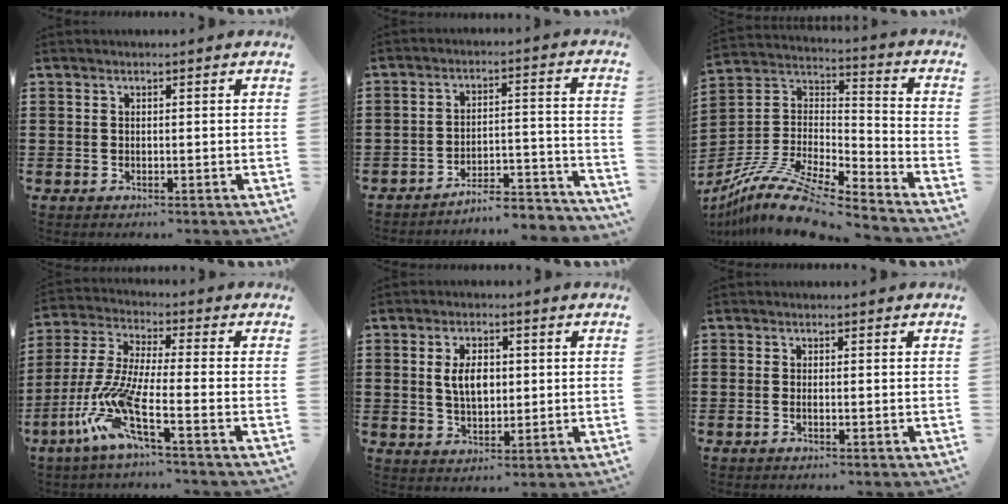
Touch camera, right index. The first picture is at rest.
{"total": 5.5, "force": [-5.2, 0.4, 1.6], "torque": [-0.028, 0.003, -0.105]}
{"total": 12.5, "force": [-10.3, 2.7, 6.5], "torque": [-0.133, 0.023, -0.200]}
{"total": 9.7, "force": [-5.2, 1.5, 8.1], "torque": [-0.208, -0.024, -0.112]}
{"total": 5.0, "force": [0.5, 2.8, 4.1], "torque": [-0.069, 0.004, 0.003]}
{"total": 0.7, "force": [-0.4, 0.0, 0.5], "torque": [-0.009, -0.003, -0.007]}